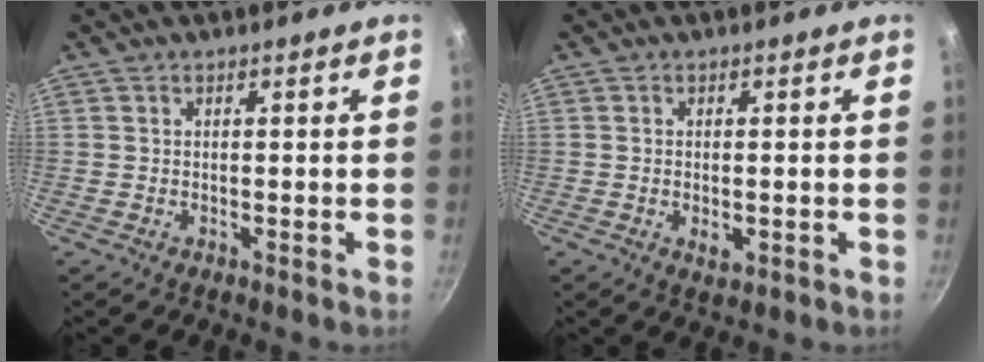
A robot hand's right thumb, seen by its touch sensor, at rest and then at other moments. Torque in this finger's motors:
{"motor_torque": [-0.66, 0.17, -0.03, 0.60, -0.05]}